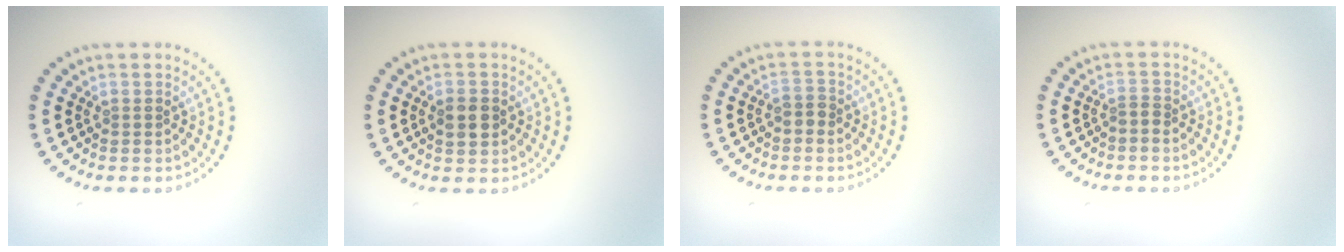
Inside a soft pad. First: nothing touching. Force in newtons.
{"total": 2.7, "press": 2.7, "slide": 0.1}
{"total": 1.2, "press": 1.1, "slide": 0.5}
{"total": 0.8, "press": 0.5, "slide": 0.6}